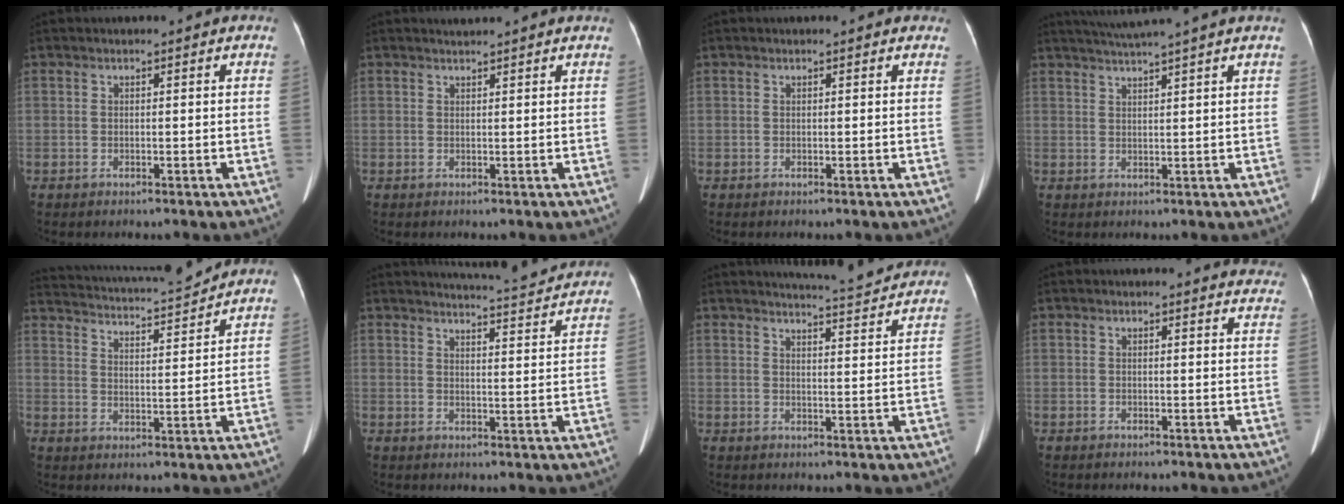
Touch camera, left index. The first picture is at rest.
{"total": 1.7, "force": [1.7, -0.4, 0.2], "torque": [-0.010, 0.008, 0.027]}
{"total": 1.1, "force": [1.0, 0.4, 0.3], "torque": [-0.006, 0.003, 0.000]}
{"total": 6.6, "force": [5.5, -1.8, 3.1], "torque": [-0.047, 0.016, 0.081]}
{"total": 12.6, "force": [12.0, -0.3, 3.8], "torque": [-0.077, -0.006, 0.183]}
{"total": 11.5, "force": [11.1, -0.7, 2.9], "torque": [-0.051, -0.013, 0.136]}
{"total": 7.9, "force": [7.7, -0.5, 1.5], "torque": [-0.036, -0.005, 0.097]}
{"total": 4.0, "force": [3.8, 1.3, 0.1], "torque": [0.017, -0.017, 0.011]}